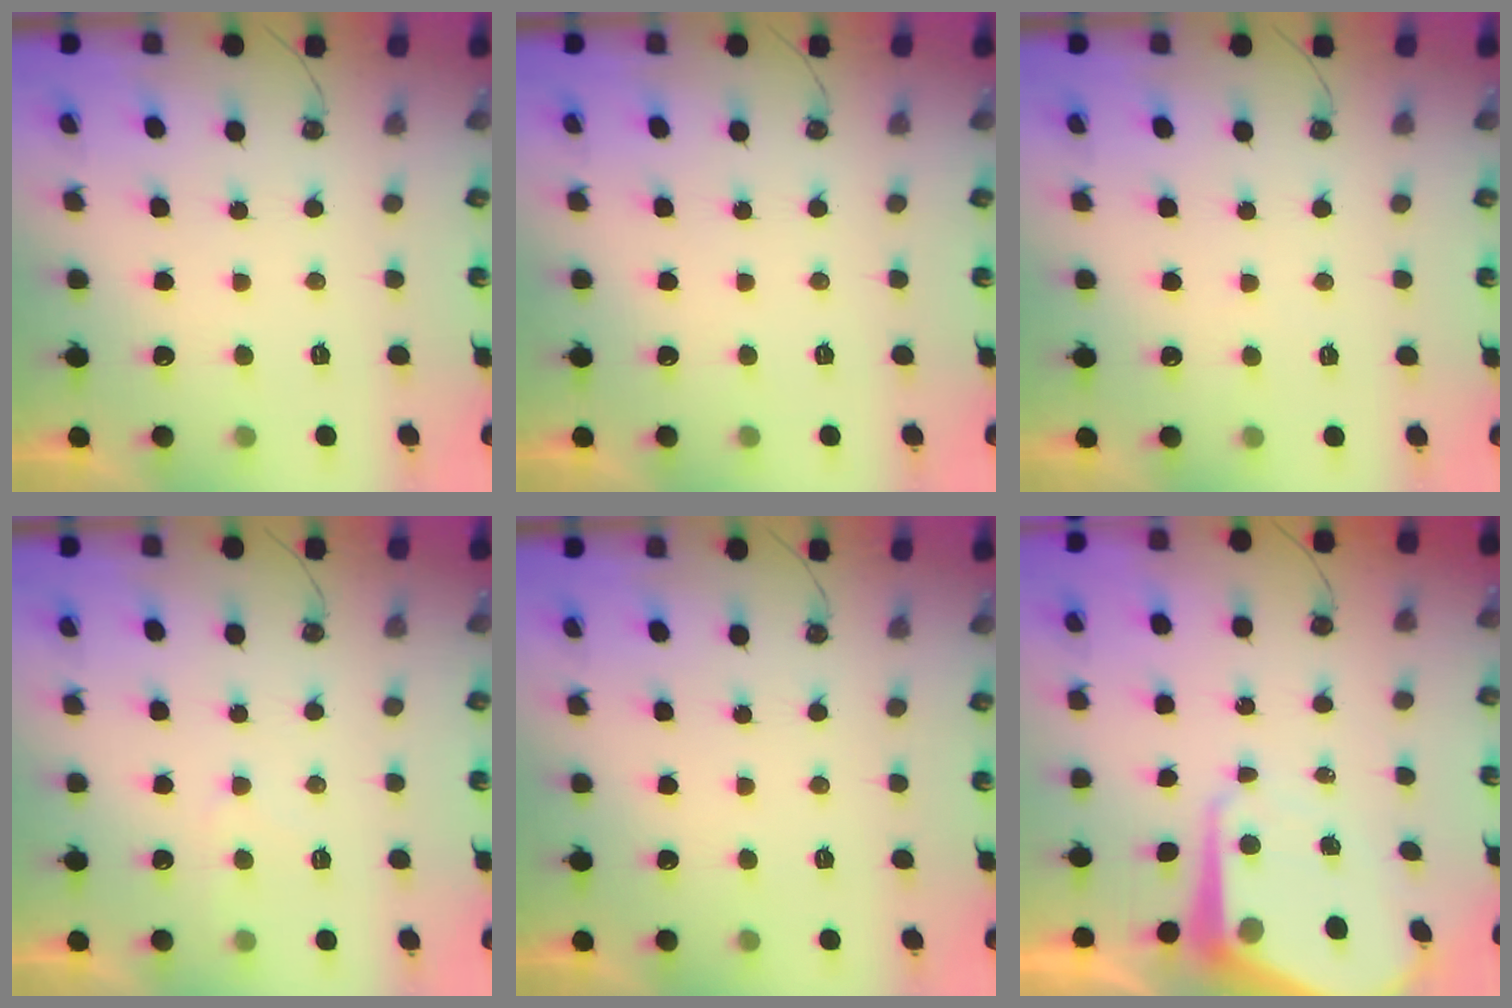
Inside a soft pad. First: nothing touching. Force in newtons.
{"total": 0.0}
{"total": 3.3, "press": 3.2, "slide": 0.5}
{"total": 5.2, "press": 5.1, "slide": 0.7}
{"total": 0.0}
{"total": 10.2, "press": 10.1, "slide": 1.1}